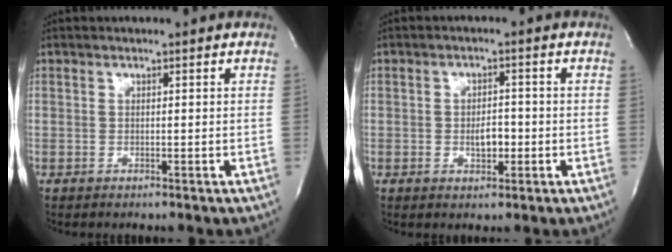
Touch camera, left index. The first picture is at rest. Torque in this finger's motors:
{"motor_torque": [0.06, -0.02, 0.07, 0.01]}